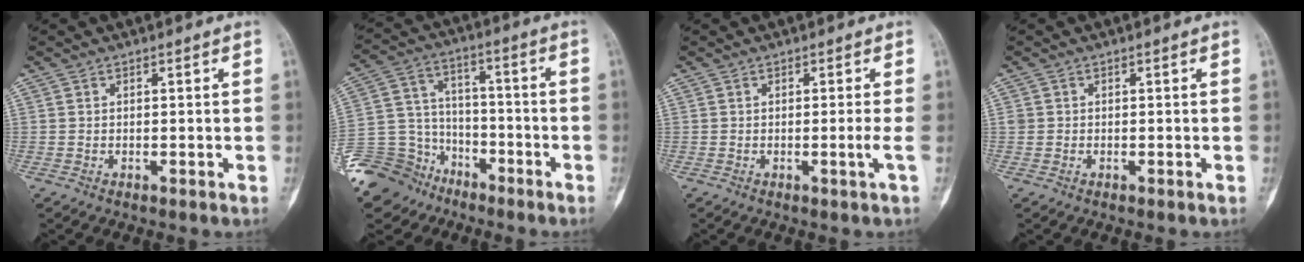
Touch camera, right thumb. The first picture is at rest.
{"total": 15.3, "force": [-10.1, 11.2, 2.8], "torque": [-0.046, 0.086, -0.176]}
{"total": 1.3, "force": [-0.3, -0.5, 1.1], "torque": [-0.020, -0.003, -0.006]}
{"total": 1.1, "force": [0.2, 1.0, 0.2], "torque": [0.005, 0.003, 0.003]}